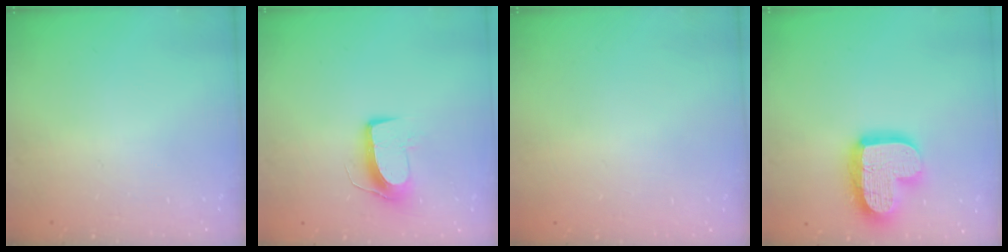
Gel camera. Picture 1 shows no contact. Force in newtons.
{"total": 10.1, "press": 10.1, "slide": 0.1}
{"total": 0.0}
{"total": 17.7, "press": 17.6, "slide": 1.3}